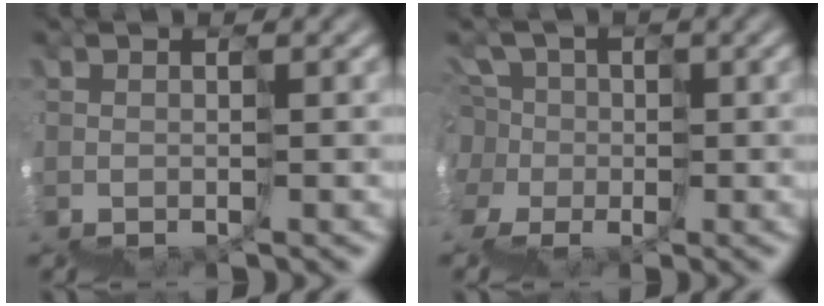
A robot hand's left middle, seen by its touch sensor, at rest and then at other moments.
{"total": 2.8, "force": [0.1, 2.7, -0.9], "torque": [0.026, 0.031, -0.007]}